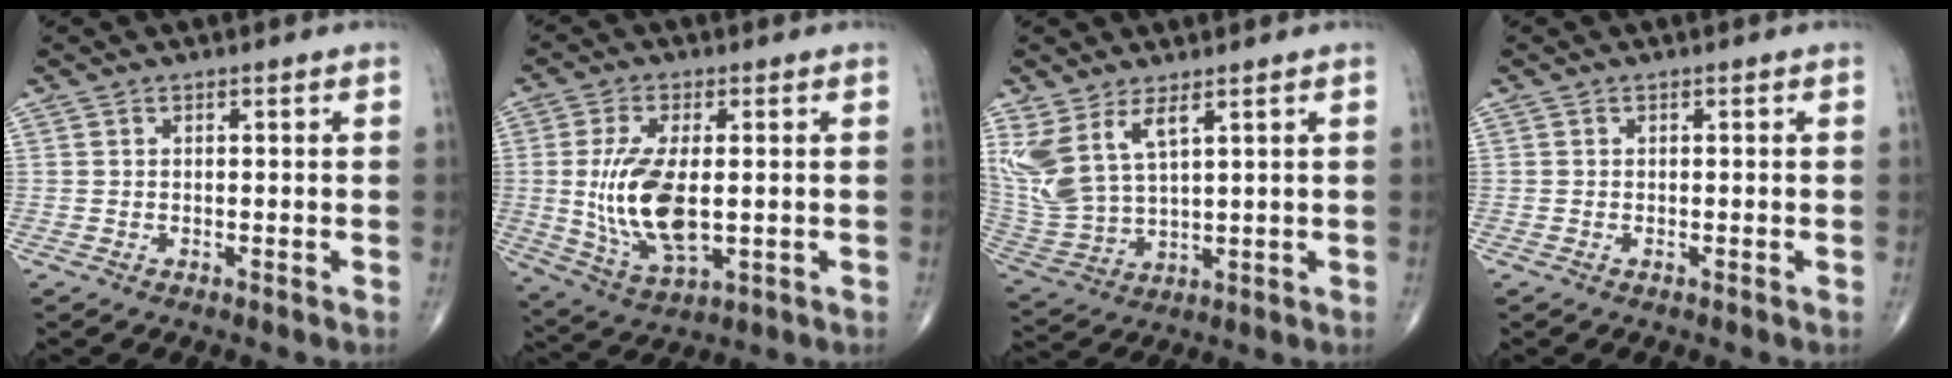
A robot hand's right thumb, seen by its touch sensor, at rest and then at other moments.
{"total": 13.4, "force": [-0.2, 6.1, 11.9], "torque": [-0.240, -0.017, 0.007]}
{"total": 11.3, "force": [5.6, 4.9, 8.6], "torque": [-0.197, -0.024, 0.130]}
{"total": 0.0}